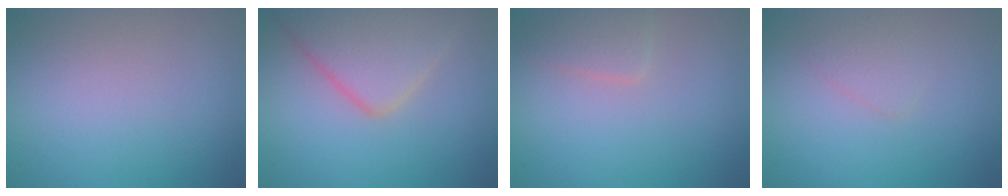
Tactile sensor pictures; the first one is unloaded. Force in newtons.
{"total": 6.3, "press": 6.3, "slide": 0.3}
{"total": 1.7, "press": 1.7, "slide": 0.1}
{"total": 1.3, "press": 1.3, "slide": 0.0}